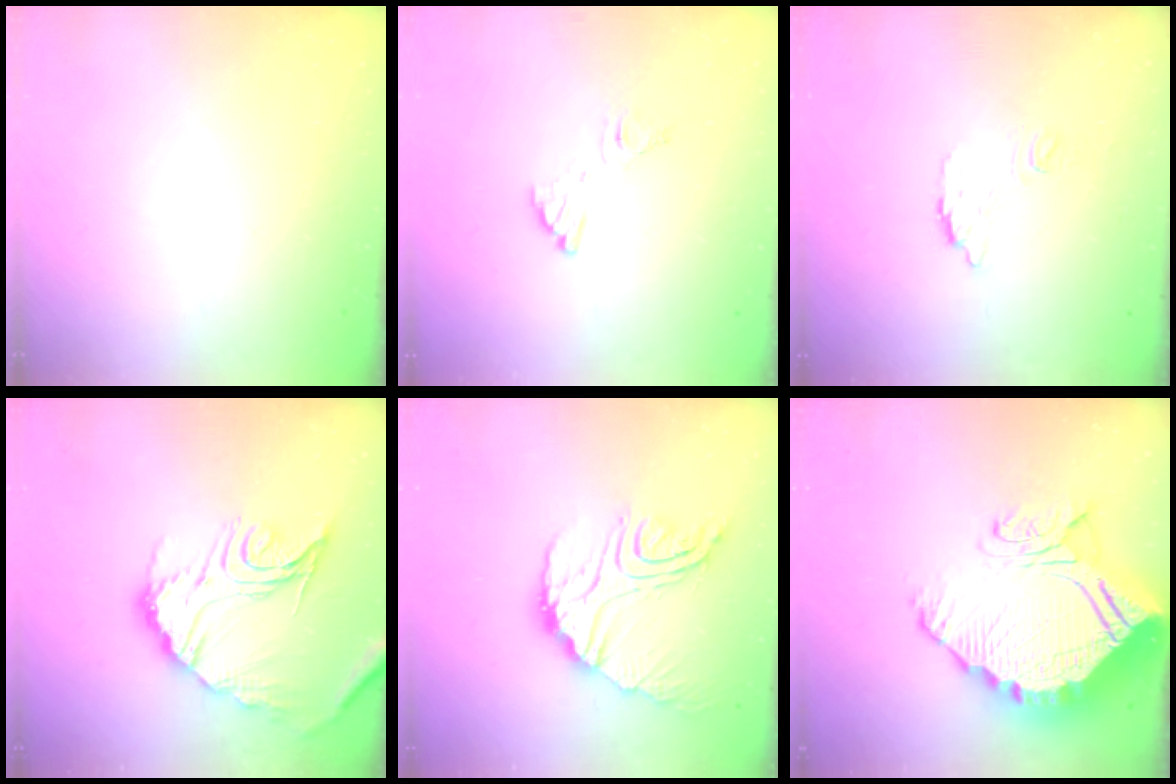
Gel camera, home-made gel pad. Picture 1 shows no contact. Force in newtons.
{"total": 6.1, "press": 6.1, "slide": 0.4}
{"total": 6.5, "press": 6.5, "slide": 0.1}
{"total": 19.2, "press": 19.1, "slide": 2.0}
{"total": 18.4, "press": 18.3, "slide": 1.5}
{"total": 25.8, "press": 25.7, "slide": 2.2}